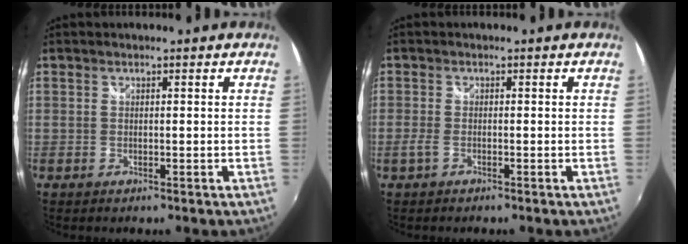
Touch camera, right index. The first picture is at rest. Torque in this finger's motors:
{"motor_torque": [-0.28, -0.24, 0.12, 0.04]}